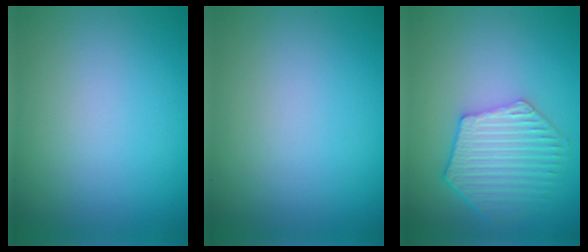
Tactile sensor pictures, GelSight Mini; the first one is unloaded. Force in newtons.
{"total": 0.0}
{"total": 5.9, "press": 5.0, "slide": 3.1}